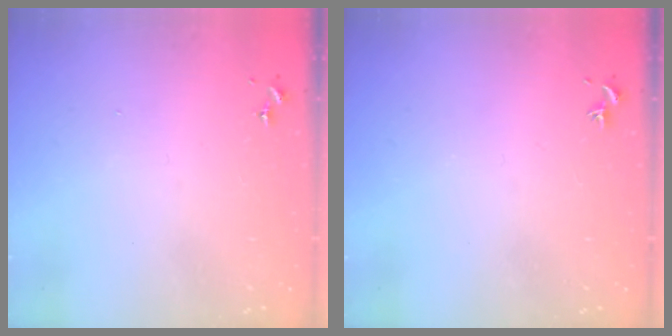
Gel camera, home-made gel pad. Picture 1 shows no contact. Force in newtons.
{"total": 0.0}